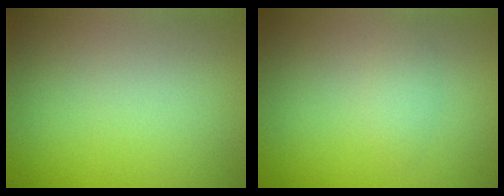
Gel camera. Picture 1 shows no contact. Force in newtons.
{"total": 1.4, "press": 1.4, "slide": 0.0}